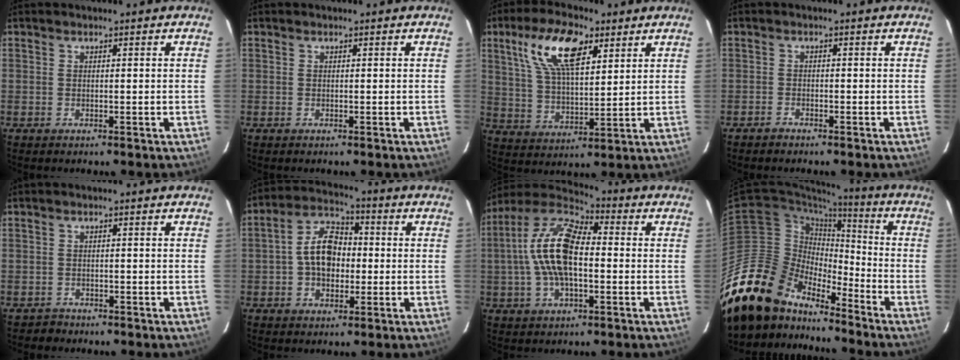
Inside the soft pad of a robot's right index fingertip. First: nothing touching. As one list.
[{"total": 0.0}, {"total": 13.1, "force": [6.7, 5.4, 9.9], "torque": [-0.186, 0.022, 0.127]}, {"total": 1.3, "force": [-1.2, 0.1, -0.6], "torque": [0.001, 0.003, -0.025]}, {"total": 1.7, "force": [-1.4, 0.7, -0.8], "torque": [0.011, 0.005, -0.021]}, {"total": 9.7, "force": [-0.5, 6.5, 7.2], "torque": [-0.138, 0.027, -0.007]}, {"total": 15.1, "force": [-0.5, 7.0, 13.4], "torque": [-0.265, 0.016, -0.018]}, {"total": 20.0, "force": [-17.3, 8.9, 4.8], "torque": [-0.104, 0.015, -0.305]}]